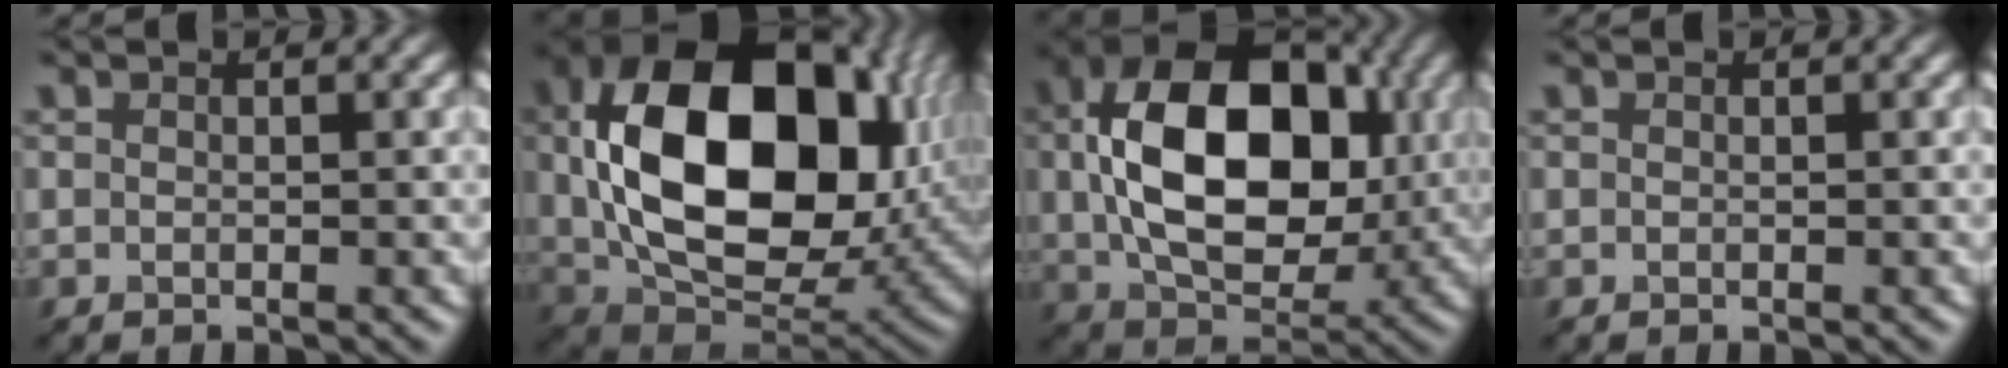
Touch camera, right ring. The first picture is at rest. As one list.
[{"total": 16.7, "force": [2.7, 11.1, 12.2], "torque": [-0.276, -0.018, 0.105]}, {"total": 13.6, "force": [1.4, 9.0, 10.0], "torque": [-0.209, -0.003, 0.066]}, {"total": 0.0}]